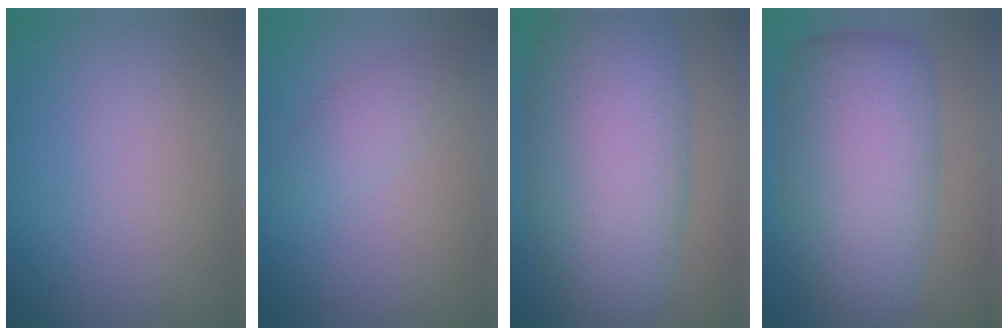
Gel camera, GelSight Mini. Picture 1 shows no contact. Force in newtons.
{"total": 1.8, "press": 1.8, "slide": 0.1}
{"total": 12.8, "press": 12.8, "slide": 0.2}
{"total": 10.2, "press": 10.2, "slide": 0.0}